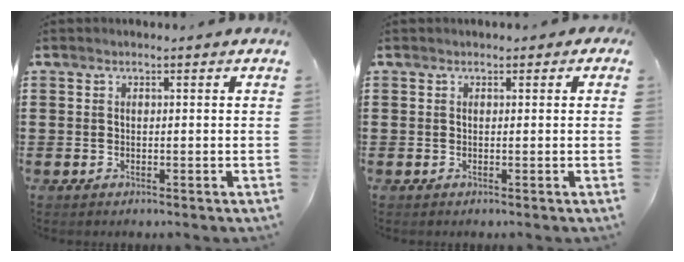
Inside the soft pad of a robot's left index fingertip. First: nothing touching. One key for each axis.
{"total": 0.6, "fx": 0.2, "fy": 0.5, "fz": 0.2, "tx": -0.005, "ty": 0.006, "tz": 0.003}